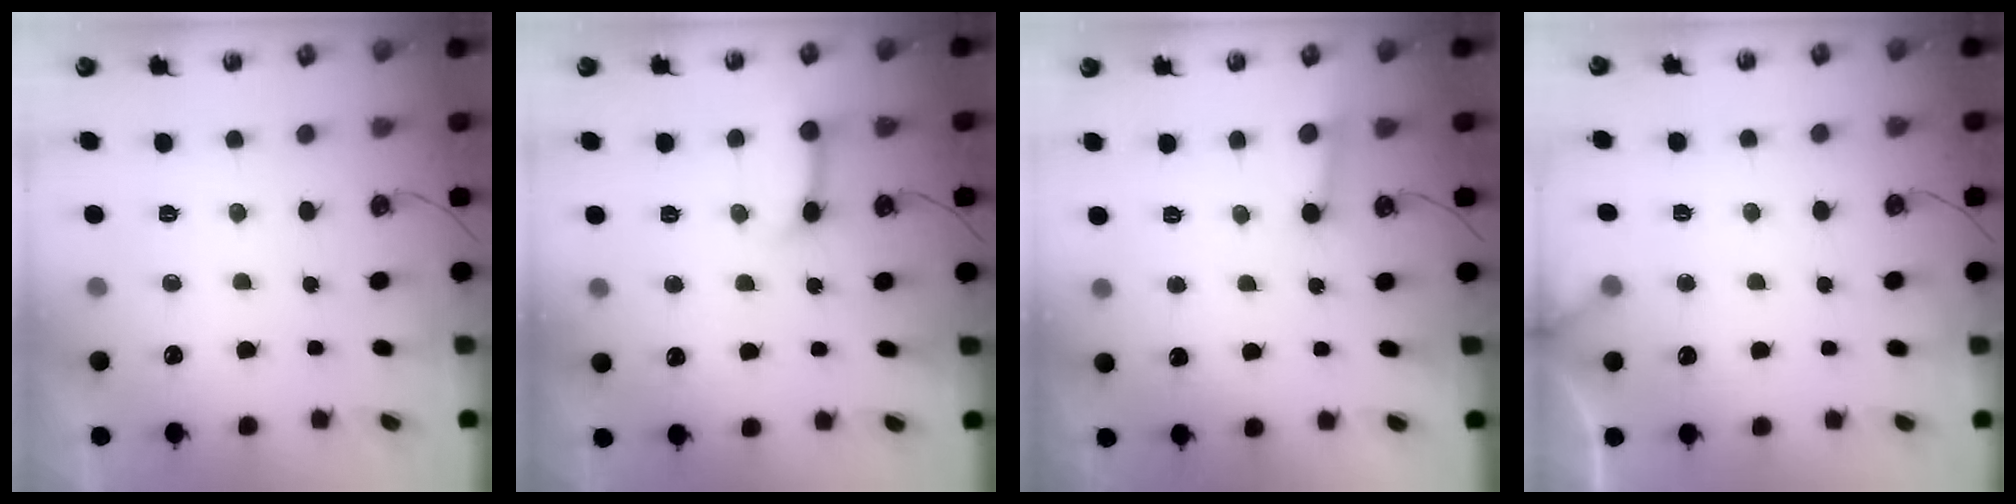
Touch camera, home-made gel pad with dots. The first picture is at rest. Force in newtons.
{"total": 10.7, "press": 10.6, "slide": 1.3}
{"total": 2.8, "press": 2.7, "slide": 0.6}
{"total": 3.6, "press": 3.6, "slide": 0.2}